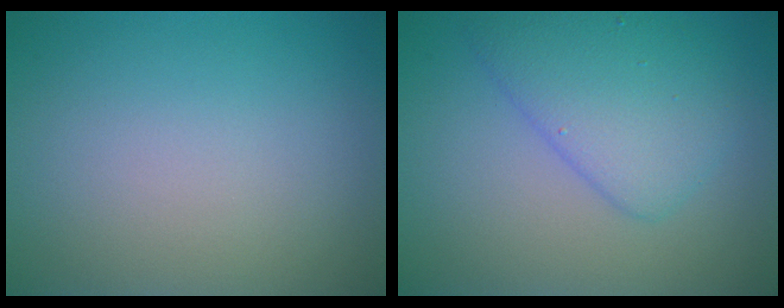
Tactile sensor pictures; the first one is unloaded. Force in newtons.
{"total": 4.6, "press": 4.6, "slide": 0.1}